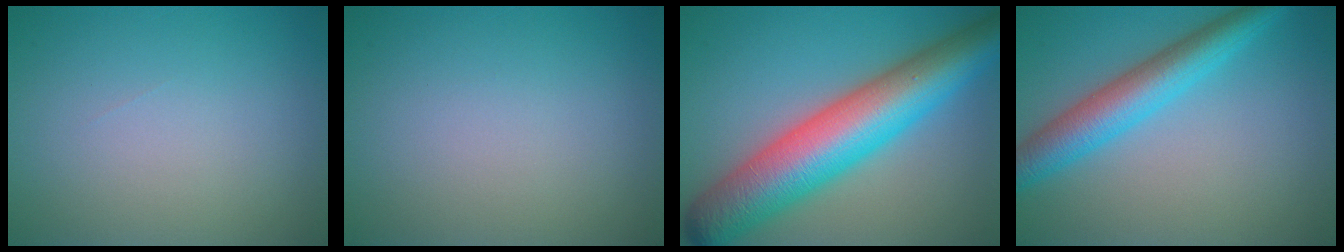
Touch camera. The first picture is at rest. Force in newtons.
{"total": 0.0}
{"total": 11.8, "press": 11.7, "slide": 0.2}
{"total": 5.5, "press": 5.5, "slide": 0.3}